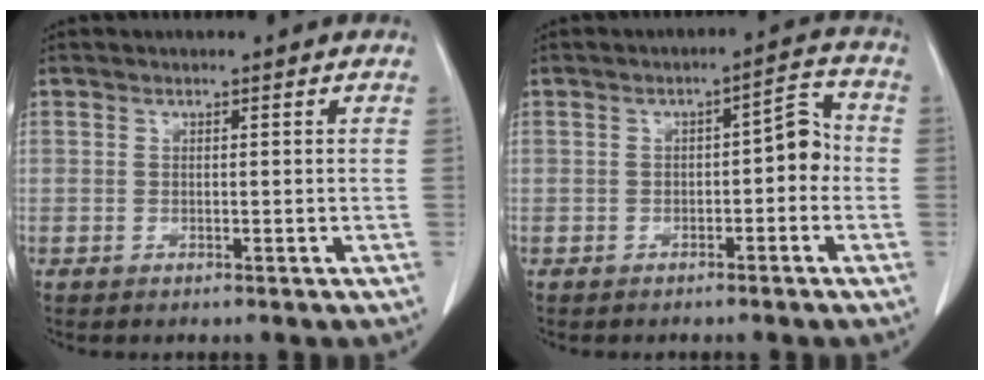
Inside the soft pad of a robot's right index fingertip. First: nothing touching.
{"total": 5.0, "force": [-0.9, 2.1, 4.5], "torque": [-0.056, 0.028, -0.011]}